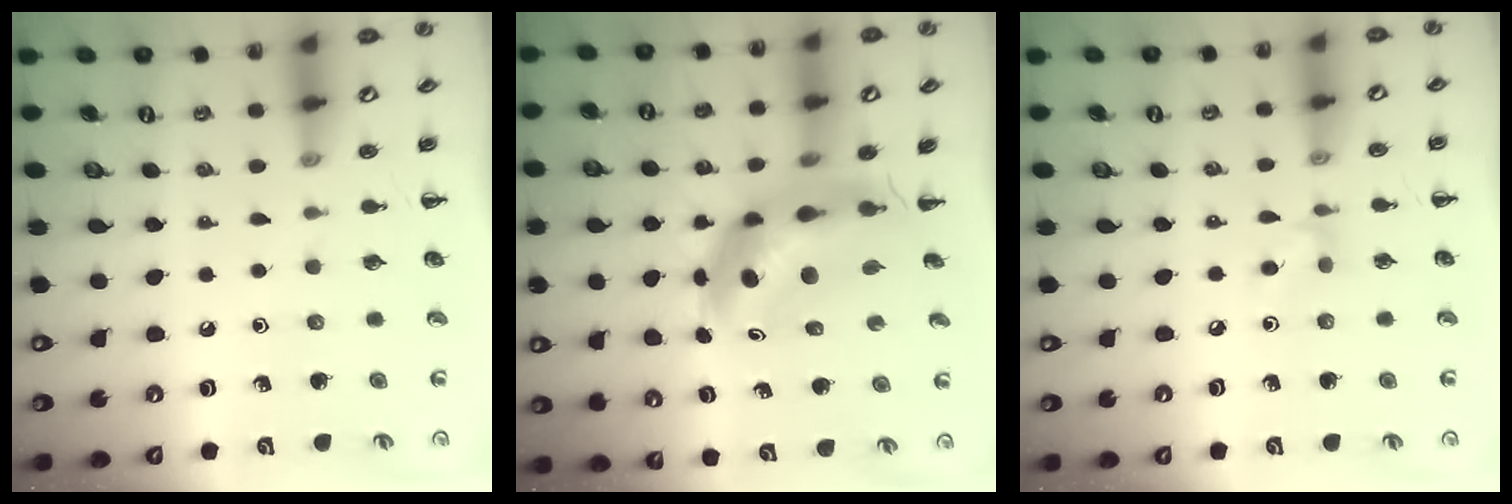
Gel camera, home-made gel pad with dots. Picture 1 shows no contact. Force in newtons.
{"total": 7.6, "press": 7.0, "slide": 3.0}
{"total": 3.8, "press": 3.6, "slide": 1.4}